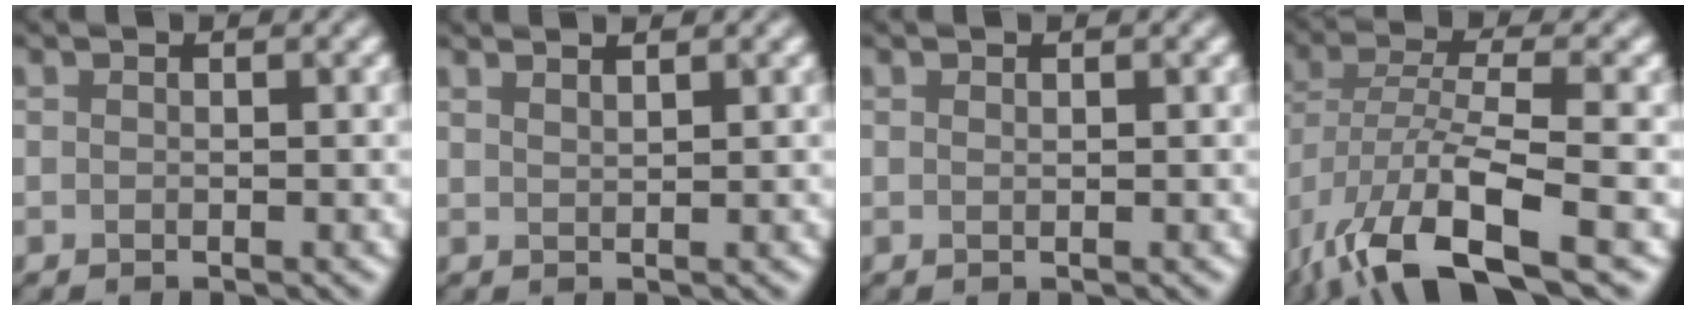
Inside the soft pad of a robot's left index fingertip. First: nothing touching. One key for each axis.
{"total": 1.7, "fx": 1.3, "fy": 0.5, "fz": 0.9, "tx": 0.002, "ty": 0.003, "tz": 0.008}
{"total": 0.0}
{"total": 10.1, "fx": -5.4, "fy": 3.5, "fz": 7.9, "tx": -0.148, "ty": -0.005, "tz": -0.105}